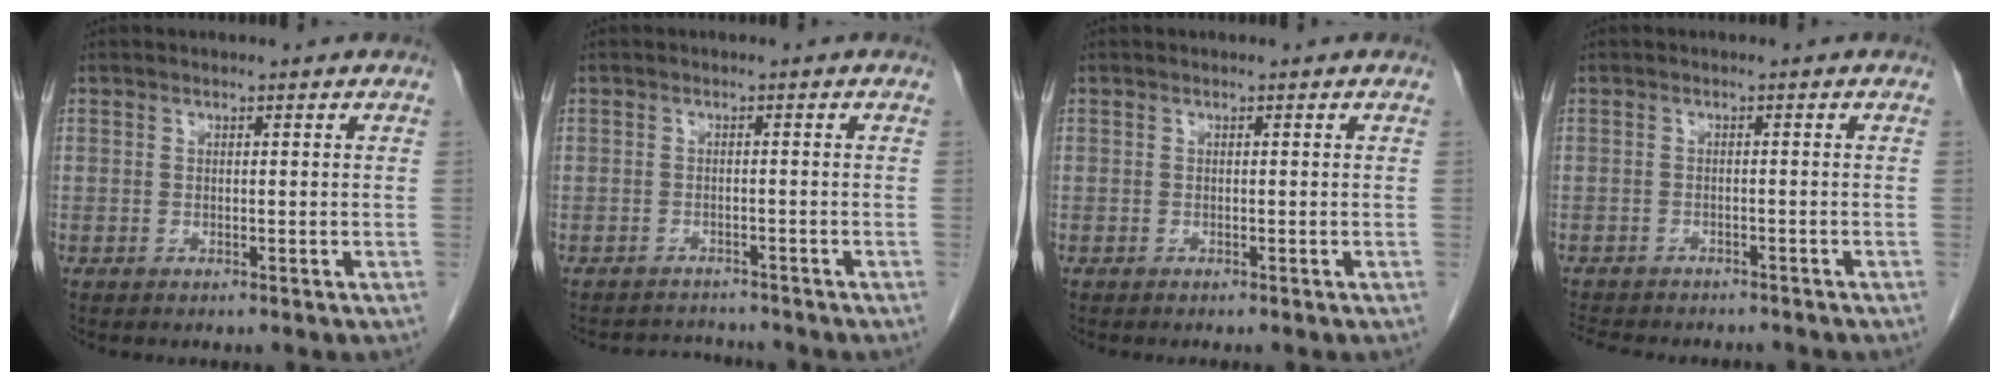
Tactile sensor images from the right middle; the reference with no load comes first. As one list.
[{"total": 3.4, "force": [-3.3, 0.7, -0.5], "torque": [0.007, -0.004, -0.052]}, {"total": 0.6, "force": [-0.5, 0.0, 0.3], "torque": [-0.001, -0.001, -0.007]}, {"total": 9.6, "force": [-8.4, 3.0, 3.5], "torque": [-0.068, -0.003, -0.107]}]